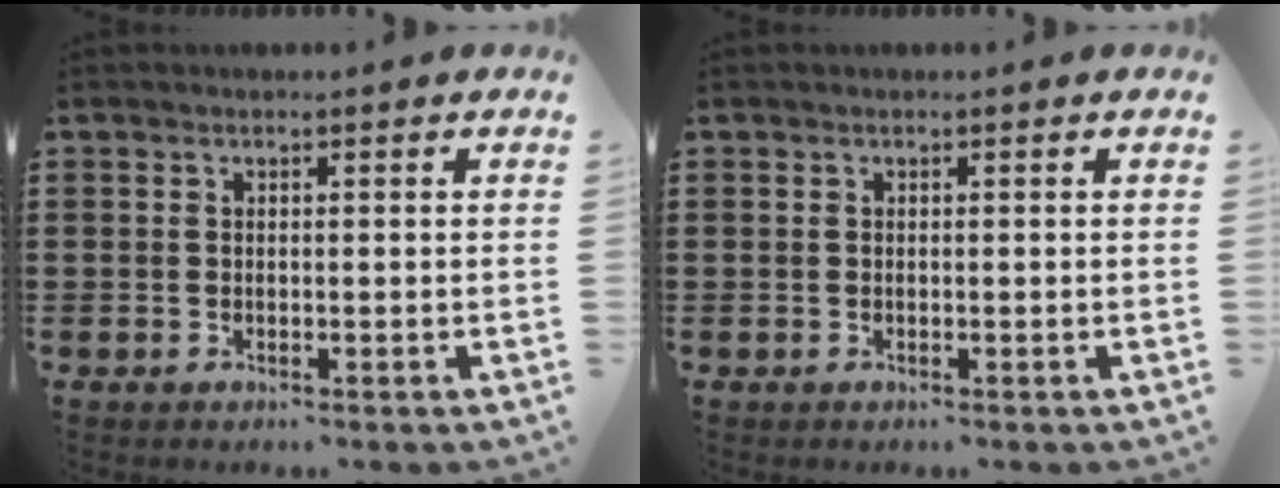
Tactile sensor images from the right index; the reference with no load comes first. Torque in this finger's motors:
{"motor_torque": [-0.91, 1.22, -0.02, -0.01]}